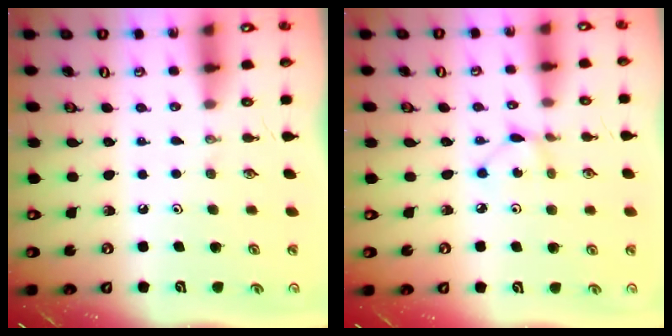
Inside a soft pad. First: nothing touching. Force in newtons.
{"total": 2.0, "press": 2.0, "slide": 0.2}